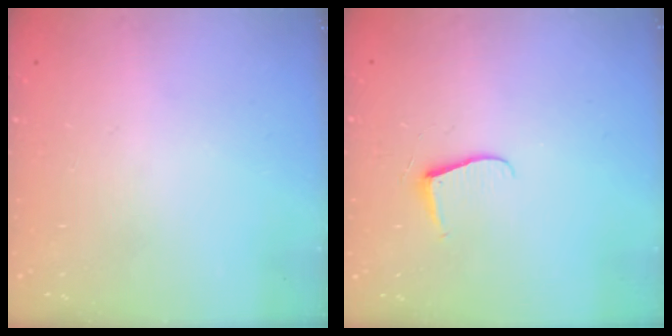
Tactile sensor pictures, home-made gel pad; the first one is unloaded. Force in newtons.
{"total": 5.5, "press": 5.5, "slide": 0.6}